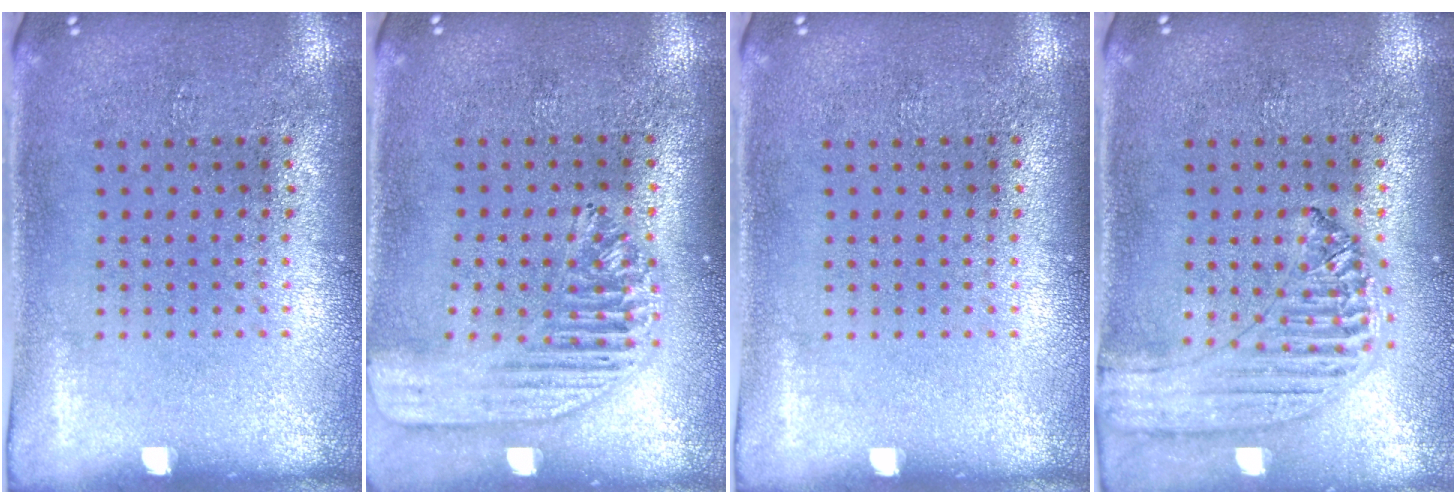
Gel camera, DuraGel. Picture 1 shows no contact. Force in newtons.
{"total": 1.8, "press": 1.6, "slide": 0.8}
{"total": 0.0}
{"total": 1.2, "press": 1.2, "slide": 0.1}